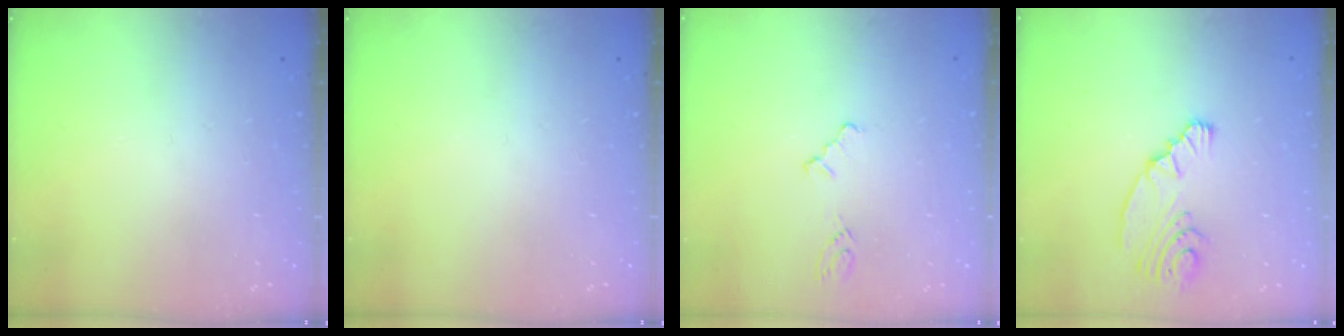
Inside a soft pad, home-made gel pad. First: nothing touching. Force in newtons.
{"total": 0.0}
{"total": 2.4, "press": 2.3, "slide": 0.4}
{"total": 8.6, "press": 7.5, "slide": 4.2}